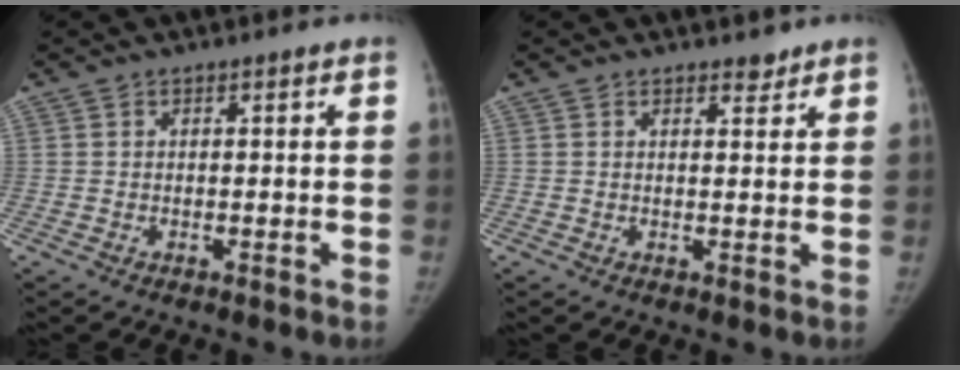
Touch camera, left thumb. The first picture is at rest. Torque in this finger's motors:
{"motor_torque": [0.31, -0.17, 0.29, -0.05, 0.11]}